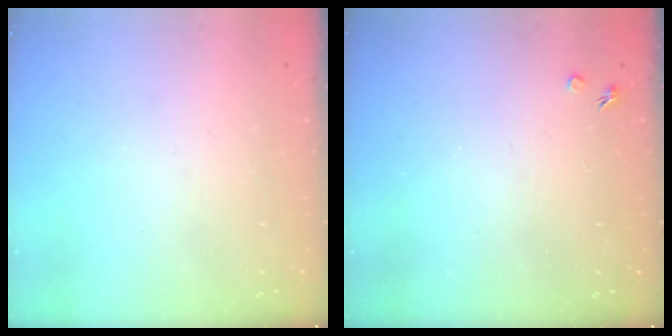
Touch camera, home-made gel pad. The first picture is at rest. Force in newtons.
{"total": 1.7, "press": 1.7, "slide": 0.3}